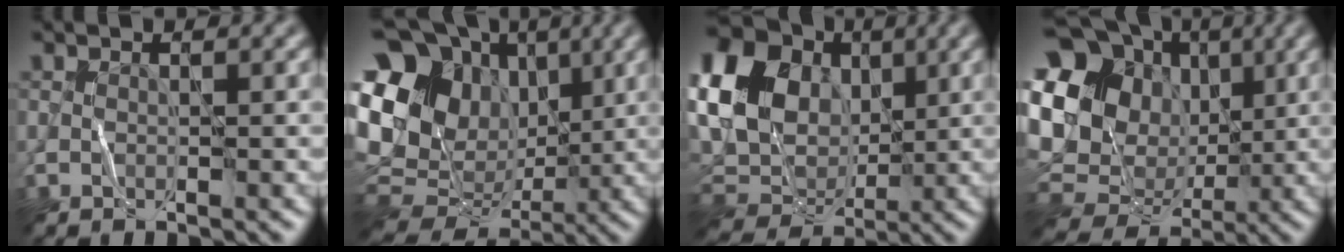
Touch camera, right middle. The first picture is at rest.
{"total": 17.4, "force": [3.1, 14.1, 9.7], "torque": [-0.199, 0.034, 0.061]}
{"total": 18.6, "force": [4.2, 15.4, 9.4], "torque": [-0.217, 0.042, 0.045]}
{"total": 17.3, "force": [3.3, 14.9, 8.1], "torque": [-0.180, 0.027, 0.047]}